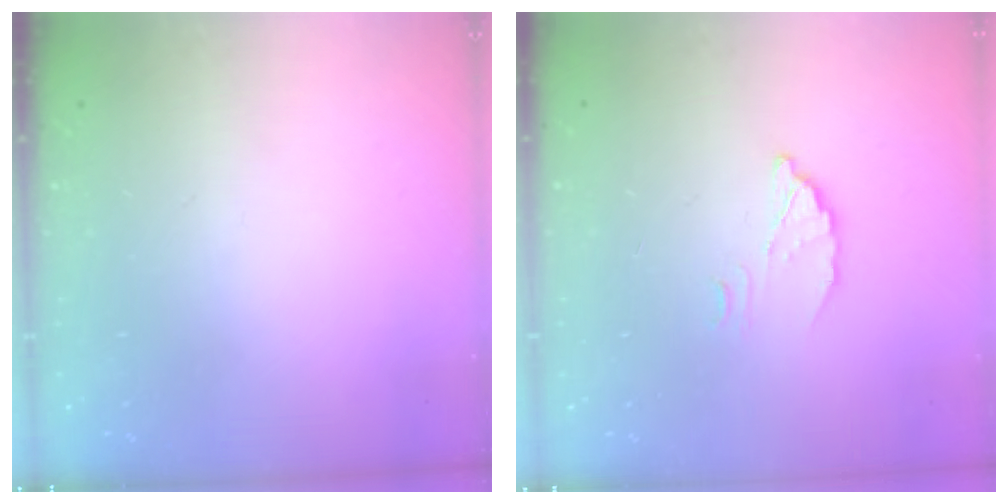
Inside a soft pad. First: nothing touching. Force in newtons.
{"total": 3.7, "press": 3.7, "slide": 0.1}